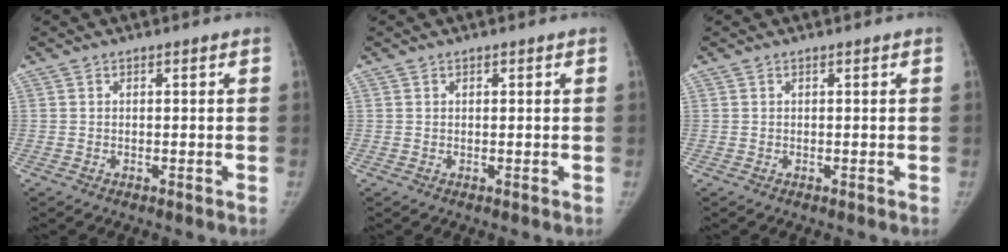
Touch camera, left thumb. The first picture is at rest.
{"total": 0.0}
{"total": 0.0}